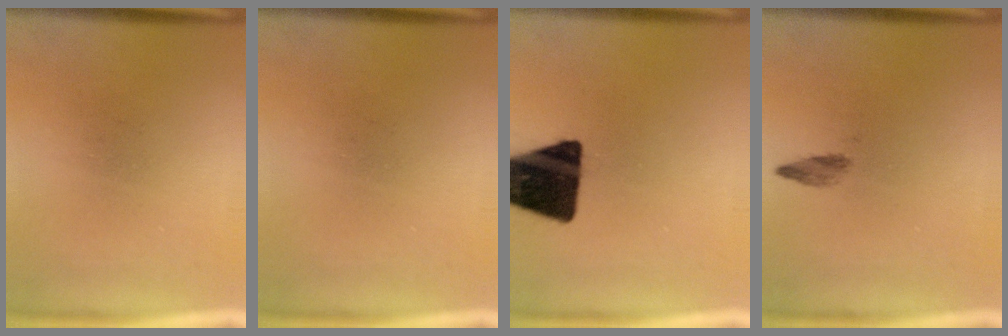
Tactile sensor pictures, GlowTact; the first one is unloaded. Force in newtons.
{"total": 0.0}
{"total": 17.9}
{"total": 1.4}